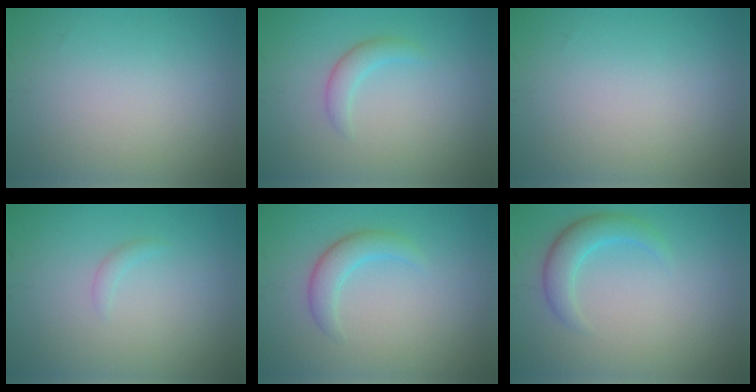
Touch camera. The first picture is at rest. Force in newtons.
{"total": 1.7, "press": 1.7, "slide": 0.2}
{"total": 0.0}
{"total": 0.7, "press": 0.7, "slide": 0.1}
{"total": 2.5, "press": 2.4, "slide": 0.2}
{"total": 2.8, "press": 2.8, "slide": 0.0}